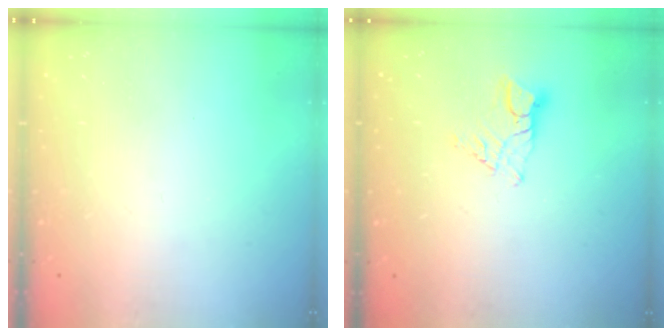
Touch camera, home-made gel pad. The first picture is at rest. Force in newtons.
{"total": 6.9, "press": 6.9, "slide": 0.5}